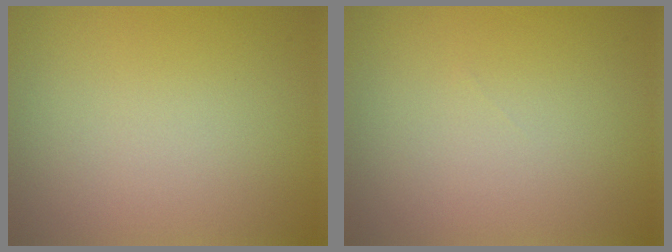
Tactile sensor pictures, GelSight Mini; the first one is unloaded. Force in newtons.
{"total": 0.0}